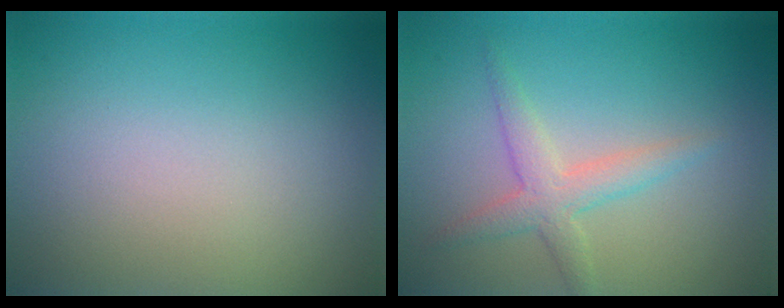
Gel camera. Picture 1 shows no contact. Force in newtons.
{"total": 2.7, "press": 2.7, "slide": 0.0}